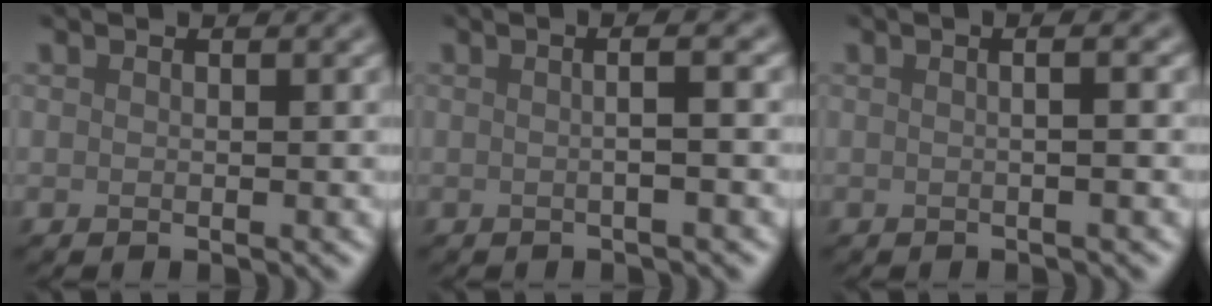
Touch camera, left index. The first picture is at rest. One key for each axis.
{"total": 3.9, "fx": 0.5, "fy": 1.7, "fz": 3.5, "tx": -0.023, "ty": 0.021, "tz": -0.023}
{"total": 3.6, "fx": 0.8, "fy": 1.7, "fz": 3.0, "tx": -0.015, "ty": 0.024, "tz": -0.021}